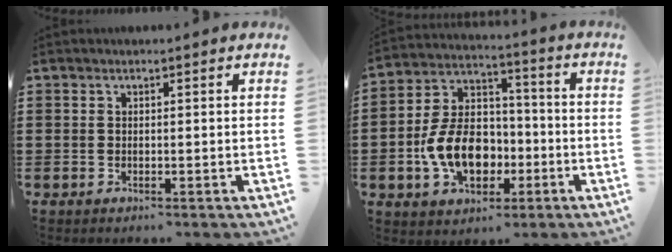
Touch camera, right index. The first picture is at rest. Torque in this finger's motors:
{"motor_torque": [2.14, 0.00, 1.05, 0.21]}